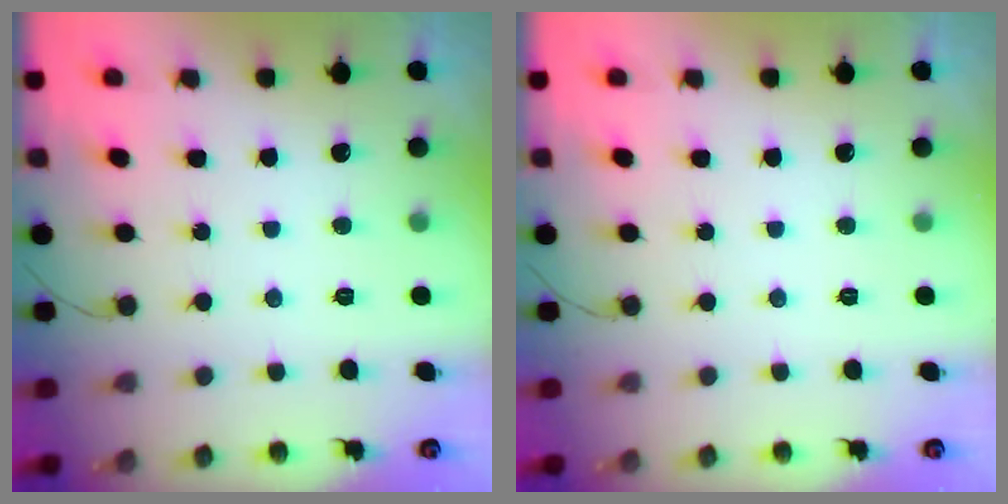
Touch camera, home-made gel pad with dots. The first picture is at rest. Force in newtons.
{"total": 0.0}